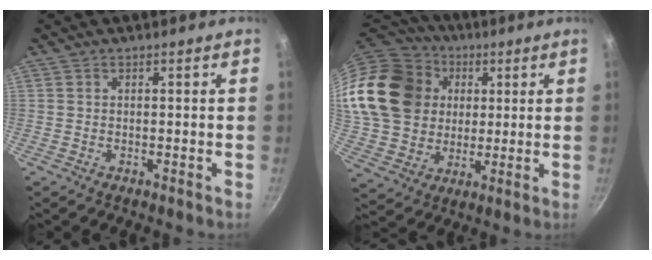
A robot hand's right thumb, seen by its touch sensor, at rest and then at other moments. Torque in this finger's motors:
{"motor_torque": [2.35, 2.66, 1.20, -0.27, 0.36]}